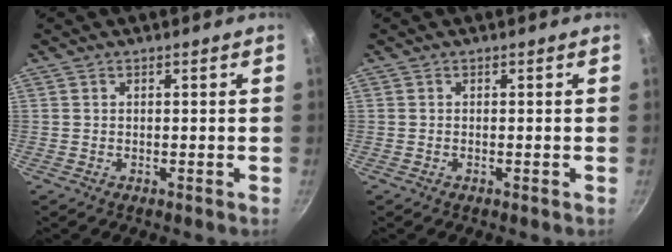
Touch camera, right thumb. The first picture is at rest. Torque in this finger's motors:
{"motor_torque": [0.37, 0.02, 0.37, 0.06, 0.00]}